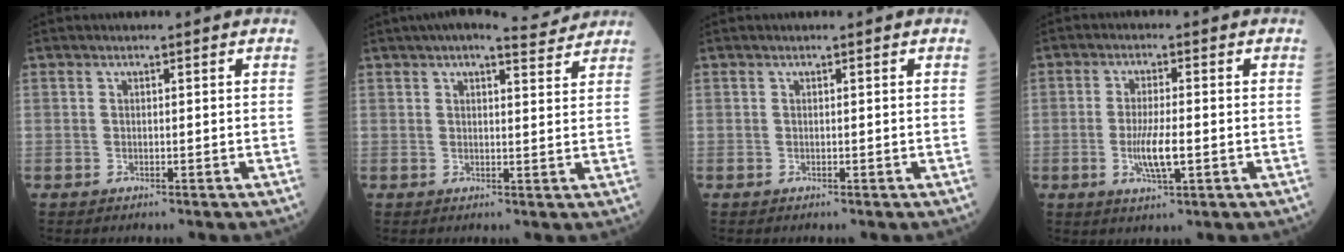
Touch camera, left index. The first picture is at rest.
{"total": 7.6, "force": [6.8, 1.3, 3.0], "torque": [-0.043, 0.020, 0.080]}
{"total": 0.0}
{"total": 5.2, "force": [-1.3, 0.9, 5.0], "torque": [-0.103, -0.010, -0.023]}